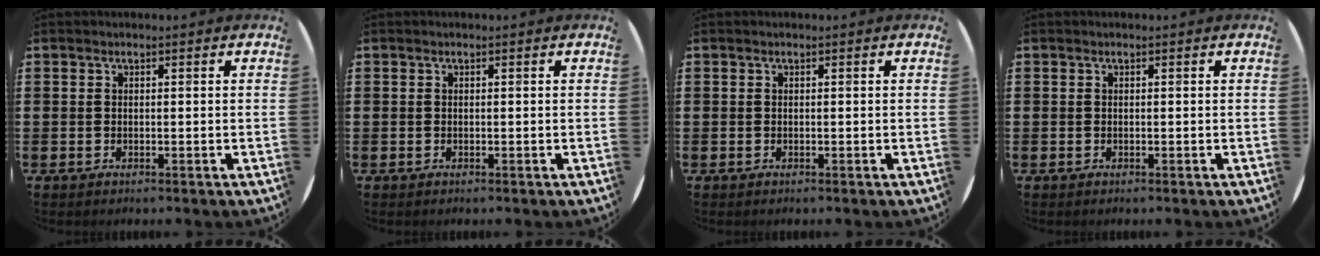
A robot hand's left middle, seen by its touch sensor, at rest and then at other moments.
{"total": 0.0}
{"total": 0.0}
{"total": 0.0}